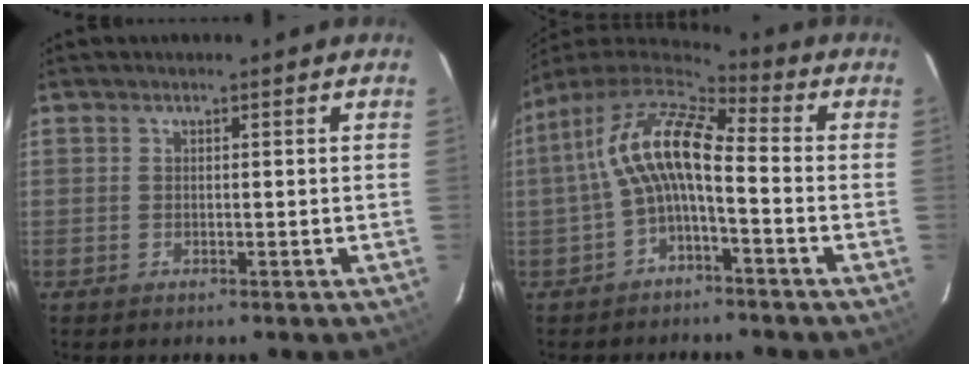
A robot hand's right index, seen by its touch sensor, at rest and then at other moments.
{"total": 10.7, "force": [-1.5, 3.5, 10.1], "torque": [-0.202, 0.019, -0.030]}